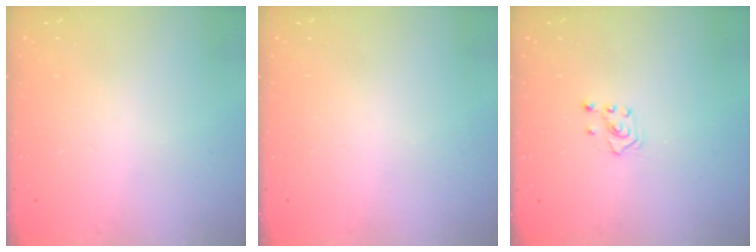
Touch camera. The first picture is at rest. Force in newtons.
{"total": 0.0}
{"total": 2.0, "press": 1.8, "slide": 0.9}